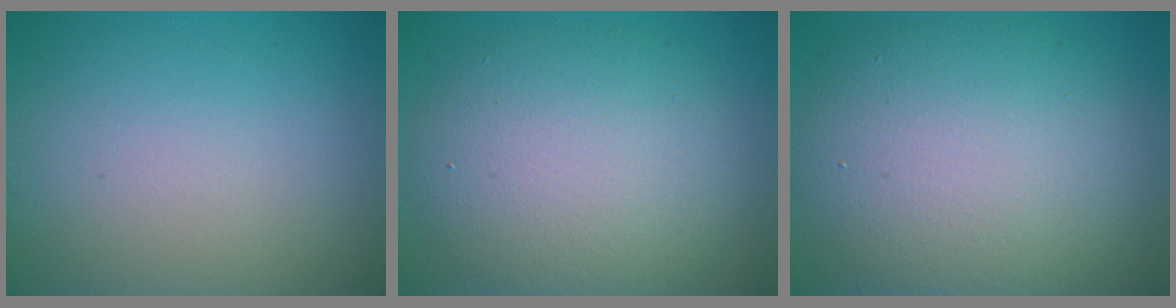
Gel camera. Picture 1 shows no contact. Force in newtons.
{"total": 8.6, "press": 8.6, "slide": 0.4}
{"total": 11.3, "press": 11.2, "slide": 0.8}